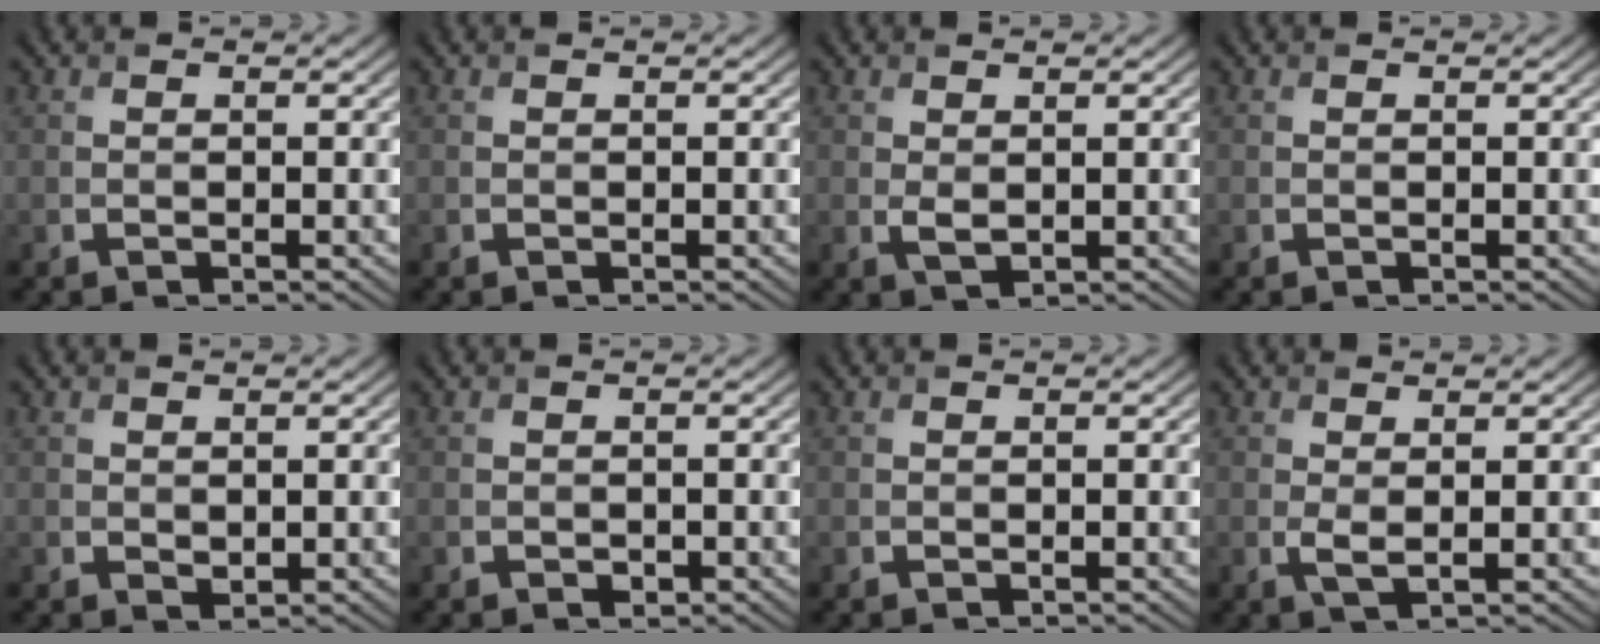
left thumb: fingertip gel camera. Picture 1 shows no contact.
{"total": 0.0}
{"total": 1.3, "force": [0.4, 0.7, 1.1], "torque": [-0.027, -0.004, 0.012]}
{"total": 0.0}
{"total": 0.9, "force": [0.3, 0.6, 0.5], "torque": [-0.010, -0.005, 0.011]}
{"total": 0.7, "force": [-0.3, 0.5, 0.4], "torque": [-0.004, -0.004, -0.003]}
{"total": 0.0}
{"total": 1.5, "force": [0.6, 0.4, 1.4], "torque": [-0.034, -0.001, 0.012]}